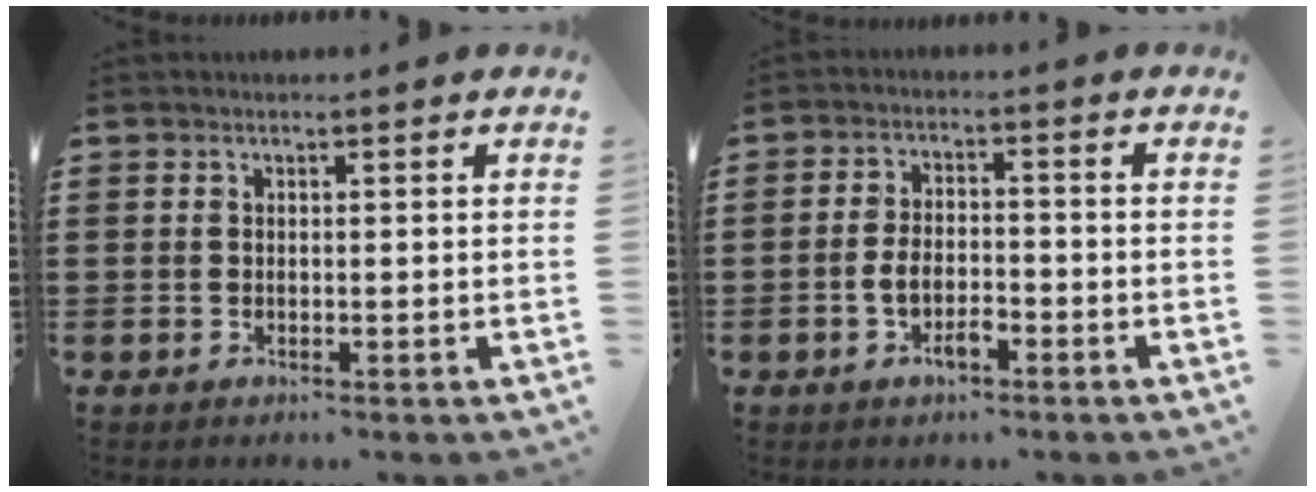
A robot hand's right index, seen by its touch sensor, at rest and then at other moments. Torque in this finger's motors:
{"motor_torque": [1.31, 0.83, 0.20, 0.09]}